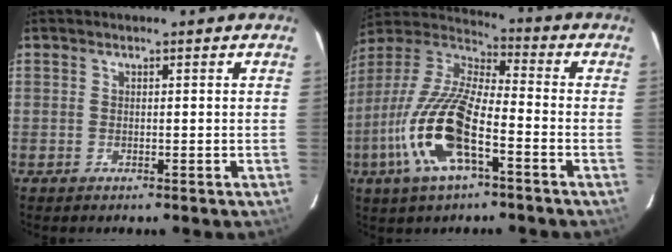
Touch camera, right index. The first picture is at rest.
{"total": 17.9, "force": [-7.2, 5.6, 15.5], "torque": [-0.326, -0.017, -0.149]}